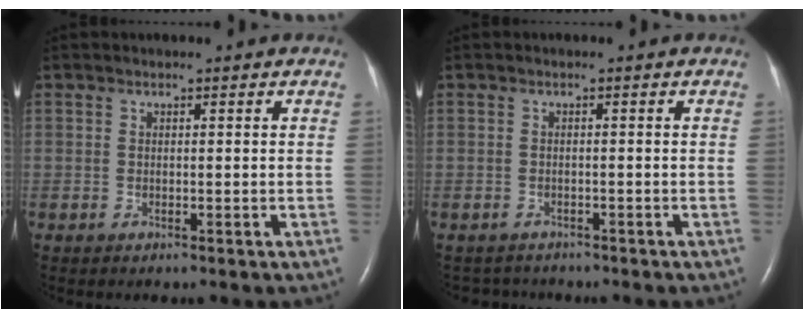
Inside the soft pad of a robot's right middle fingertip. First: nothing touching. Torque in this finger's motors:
{"motor_torque": [-0.35, -0.12, -0.12, -0.02]}